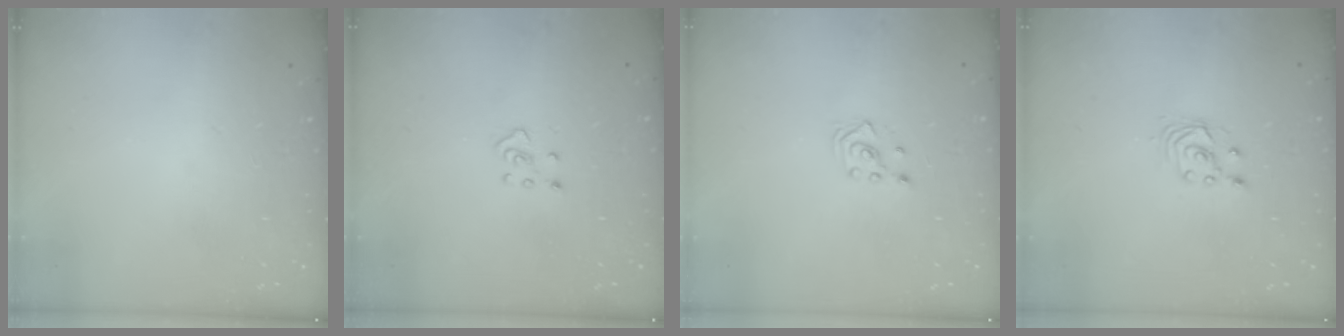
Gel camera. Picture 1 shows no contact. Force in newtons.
{"total": 3.4, "press": 3.3, "slide": 0.6}
{"total": 2.5, "press": 2.3, "slide": 1.0}
{"total": 2.5, "press": 2.5, "slide": 0.2}